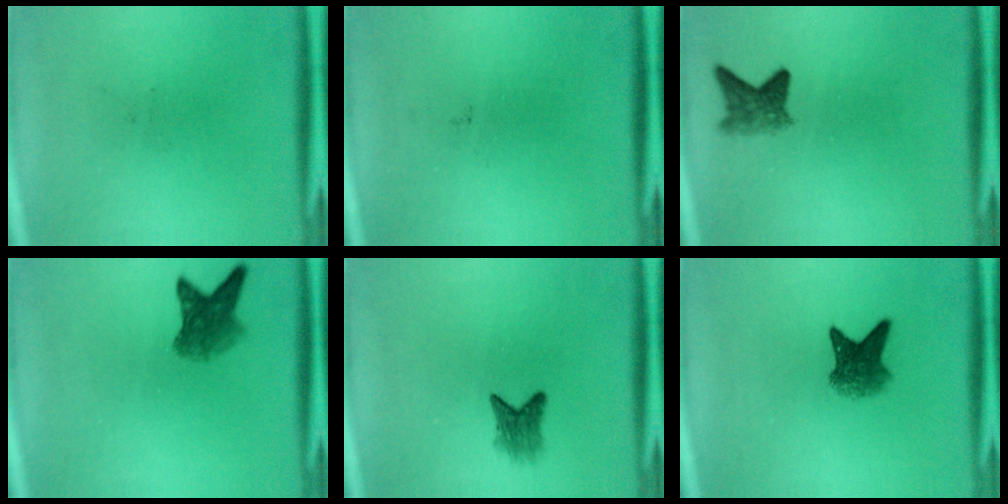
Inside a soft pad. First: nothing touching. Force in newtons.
{"total": 0.0}
{"total": 3.2}
{"total": 4.9}
{"total": 2.9}
{"total": 4.9}